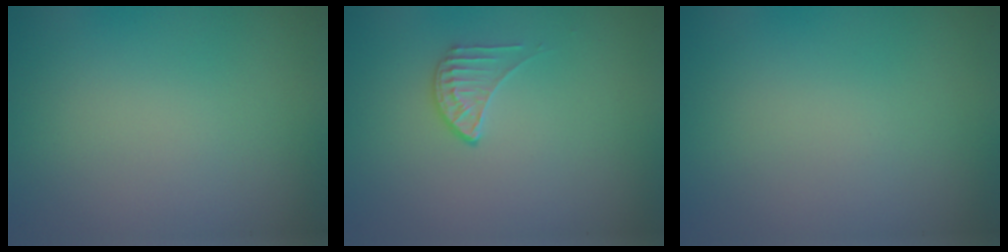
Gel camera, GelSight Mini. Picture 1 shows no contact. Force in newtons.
{"total": 1.6, "press": 1.0, "slide": 1.2}
{"total": 0.0}